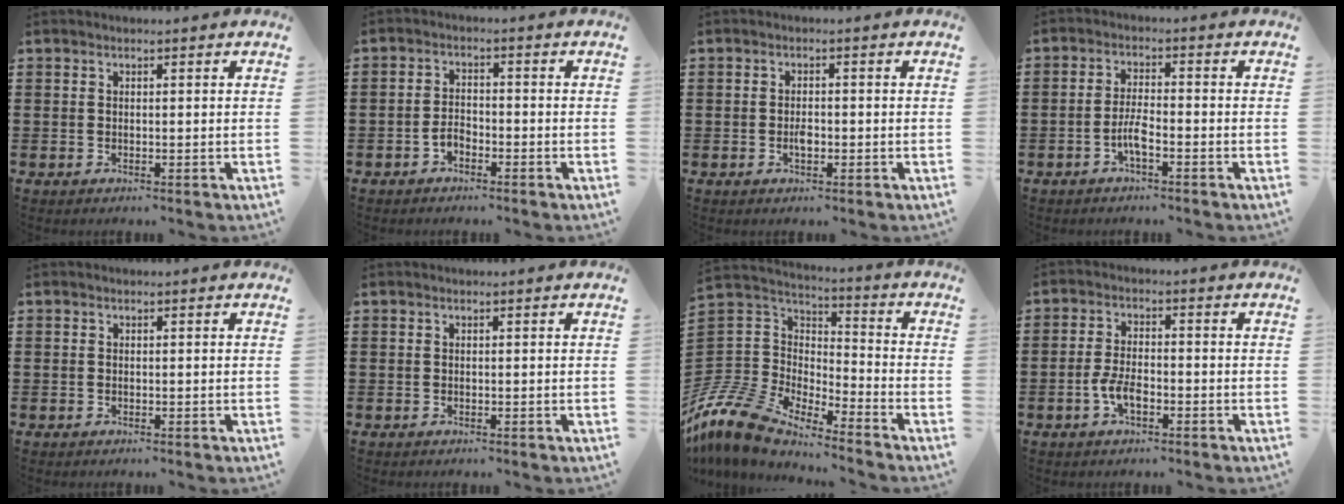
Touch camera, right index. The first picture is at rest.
{"total": 2.3, "force": [-1.4, 1.2, 1.3], "torque": [-0.037, -0.001, -0.031]}
{"total": 1.9, "force": [-0.5, 0.7, 1.7], "torque": [-0.034, -0.003, -0.008]}
{"total": 3.8, "force": [-1.8, 0.8, 3.3], "torque": [-0.078, -0.007, -0.038]}
{"total": 0.0}
{"total": 0.0}
{"total": 11.0, "force": [-9.7, 3.8, 3.3], "torque": [-0.117, 0.006, -0.206]}
{"total": 4.0, "force": [-1.7, 1.7, 3.2], "torque": [-0.078, -0.005, -0.035]}